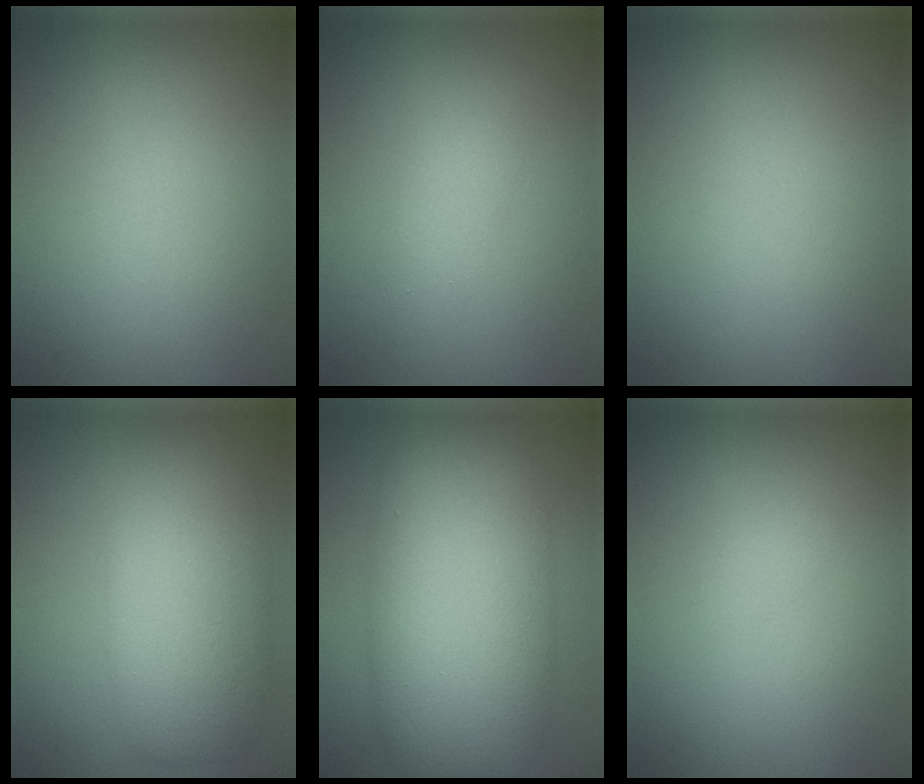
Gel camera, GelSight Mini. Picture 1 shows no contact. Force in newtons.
{"total": 2.0, "press": 2.0, "slide": 0.2}
{"total": 0.0}
{"total": 7.5, "press": 7.5, "slide": 0.2}
{"total": 12.5, "press": 12.5, "slide": 0.5}
{"total": 0.5, "press": 0.5, "slide": 0.1}